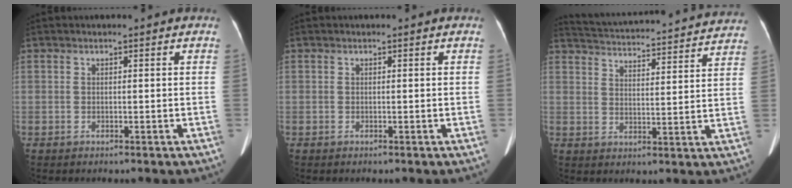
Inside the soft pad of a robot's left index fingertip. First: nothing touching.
{"total": 0.0}
{"total": 25.7, "force": [24.2, 3.1, 7.9], "torque": [-0.141, -0.020, 0.307]}